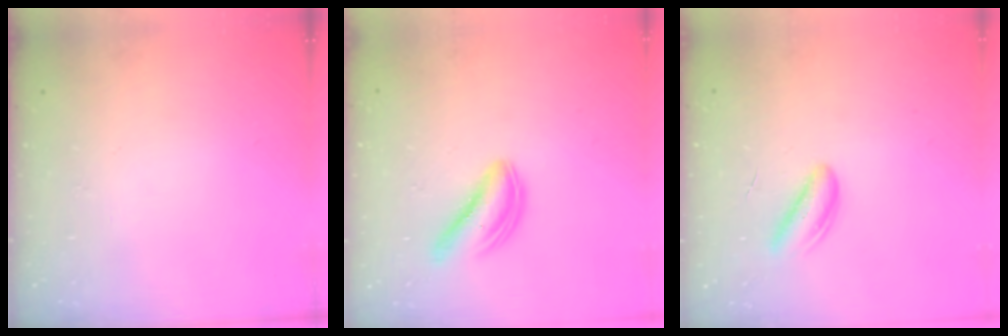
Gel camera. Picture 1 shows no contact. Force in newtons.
{"total": 5.8, "press": 5.8, "slide": 0.3}
{"total": 2.9, "press": 2.9, "slide": 0.1}